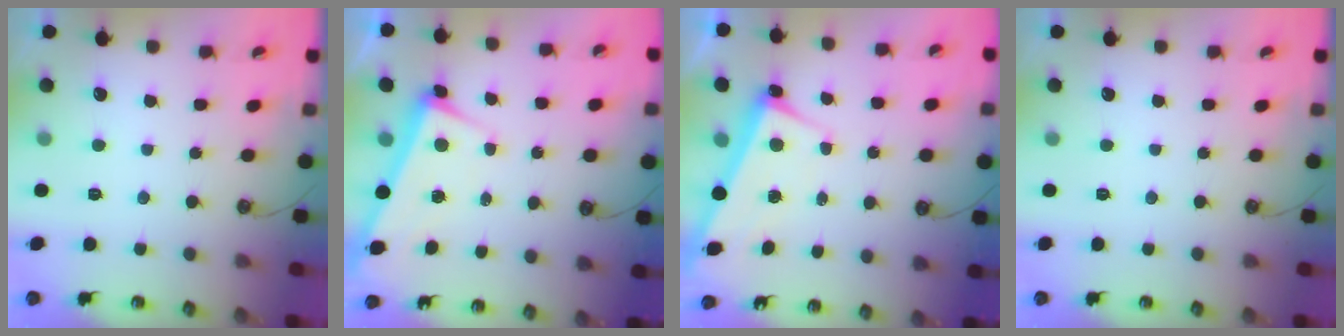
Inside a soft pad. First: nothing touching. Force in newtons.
{"total": 3.2, "press": 3.1, "slide": 1.1}
{"total": 3.2, "press": 3.1, "slide": 0.8}
{"total": 0.0}